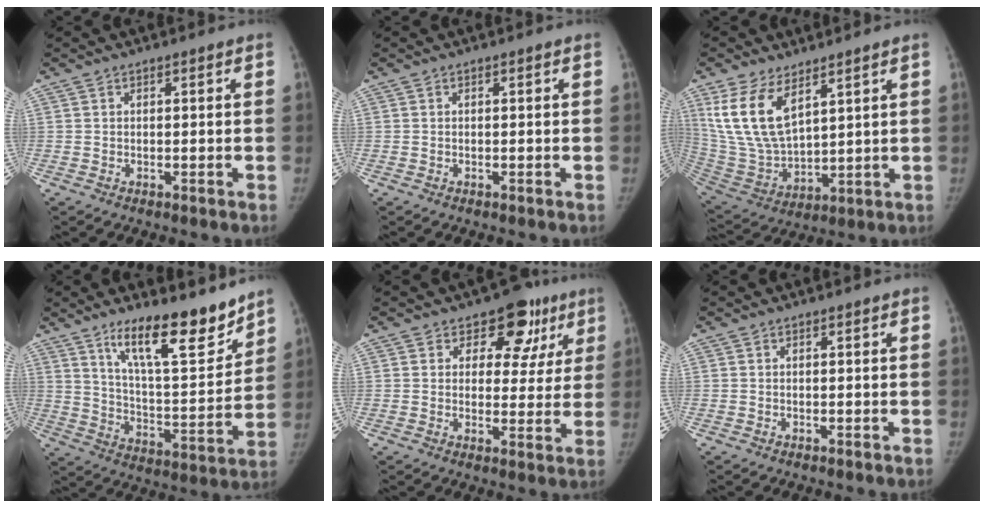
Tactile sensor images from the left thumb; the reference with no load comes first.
{"total": 0.0}
{"total": 14.2, "force": [7.3, 6.8, 10.1], "torque": [-0.191, -0.031, 0.165]}
{"total": 17.7, "force": [12.5, 4.9, 11.4], "torque": [-0.142, -0.092, 0.213]}
{"total": 10.4, "force": [5.6, 7.2, 5.0], "torque": [-0.001, -0.013, 0.069]}
{"total": 0.0}